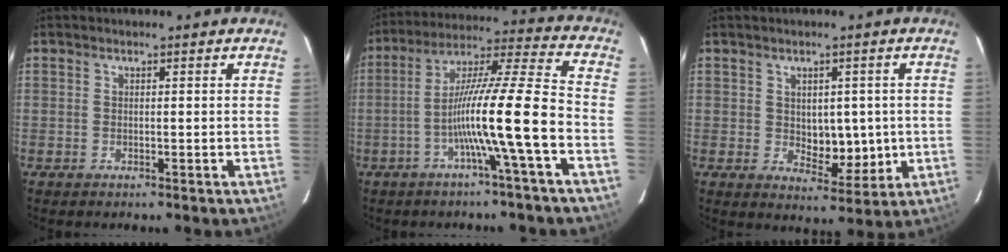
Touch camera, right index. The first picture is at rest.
{"total": 14.4, "force": [-4.7, -1.3, 13.6], "torque": [-0.236, 0.015, -0.087]}
{"total": 6.8, "force": [-0.1, 3.9, 5.6], "torque": [-0.074, -0.001, 0.013]}